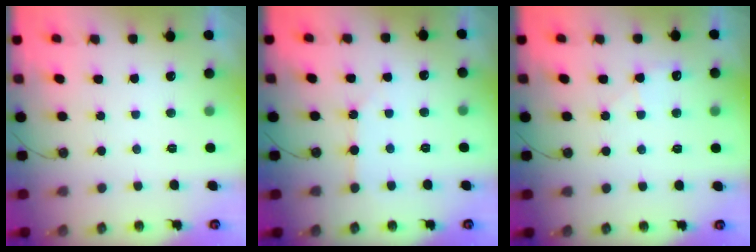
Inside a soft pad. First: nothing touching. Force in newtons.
{"total": 2.4, "press": 2.4, "slide": 0.4}
{"total": 4.6, "press": 4.5, "slide": 0.7}